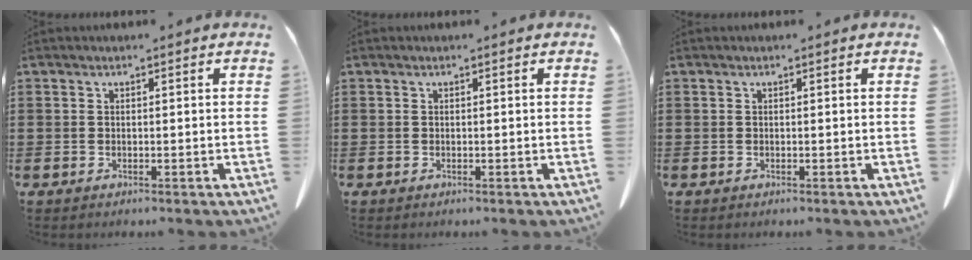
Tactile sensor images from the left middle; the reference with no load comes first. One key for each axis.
{"total": 0.0}
{"total": 0.0}